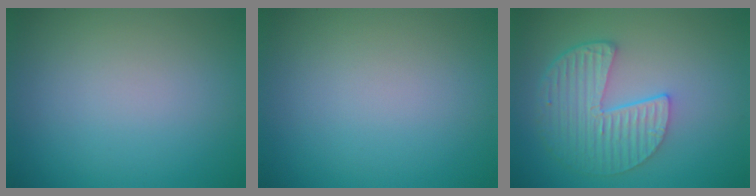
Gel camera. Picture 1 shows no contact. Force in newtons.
{"total": 0.0}
{"total": 5.6, "press": 4.2, "slide": 3.7}